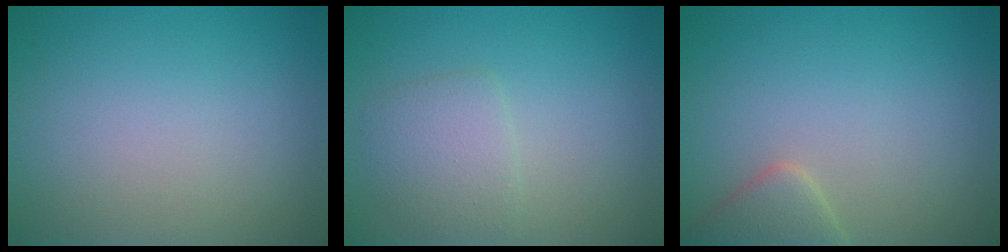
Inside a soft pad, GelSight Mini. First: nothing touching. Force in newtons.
{"total": 2.6, "press": 2.6, "slide": 0.1}
{"total": 2.7, "press": 2.7, "slide": 0.2}